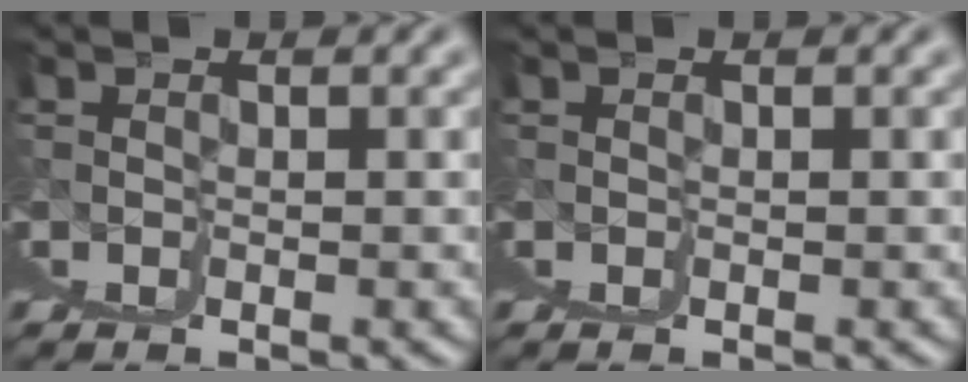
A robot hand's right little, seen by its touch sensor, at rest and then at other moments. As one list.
[{"total": 0.0}]